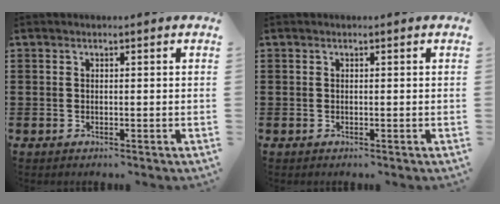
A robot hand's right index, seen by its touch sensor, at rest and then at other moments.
{"total": 0.0}